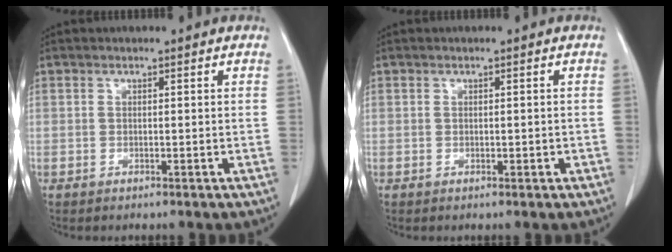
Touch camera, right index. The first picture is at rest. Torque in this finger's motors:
{"motor_torque": [0.02, 0.08, 0.03, 0.06]}